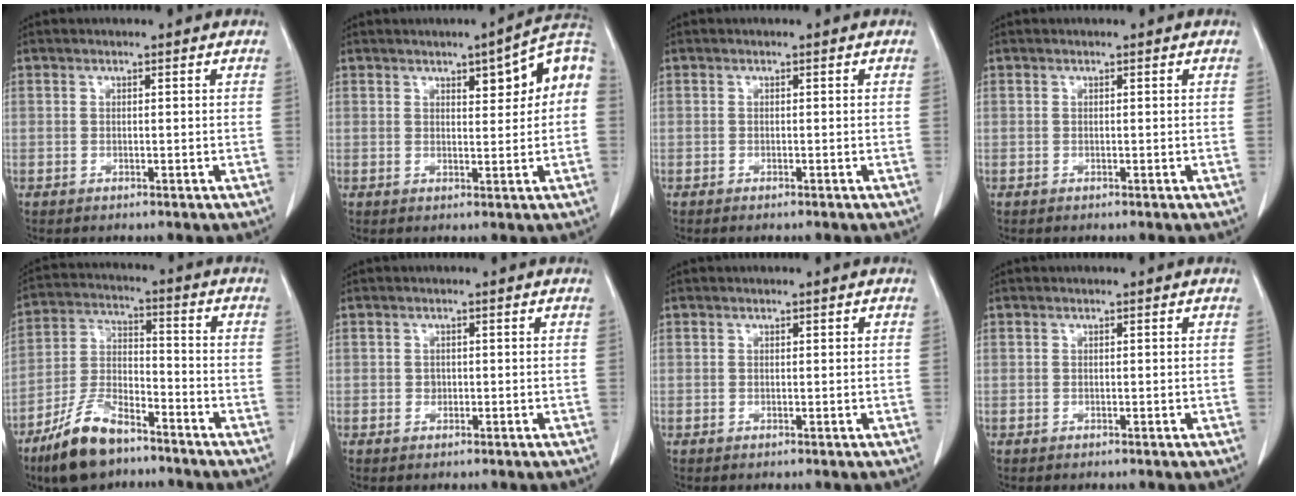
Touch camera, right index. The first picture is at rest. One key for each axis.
{"total": 7.8, "fx": 2.0, "fy": 2.0, "fz": 7.3, "tx": -0.096, "ty": 0.026, "tz": 0.023}
{"total": 0.6, "fx": -0.5, "fy": 0.1, "fz": 0.3, "tx": -0.011, "ty": -0.002, "tz": -0.007}
{"total": 0.0}
{"total": 11.6, "fx": -8.3, "fy": 4.1, "fz": 6.9, "tx": -0.147, "ty": -0.010, "tz": -0.161}
{"total": 0.7, "fx": 0.0, "fy": 0.7, "fz": 0.2, "tx": -0.001, "ty": 0.004, "tz": 0.002}
{"total": 0.0}
{"total": 0.0}